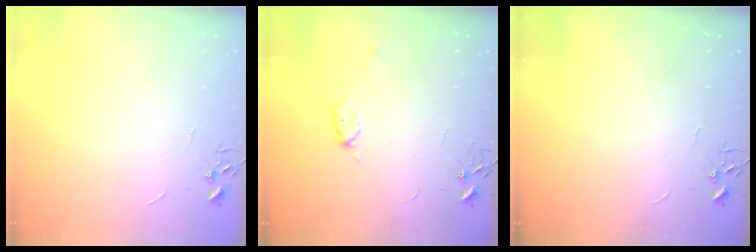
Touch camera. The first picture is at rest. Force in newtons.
{"total": 5.6, "press": 5.6, "slide": 0.7}
{"total": 0.0}